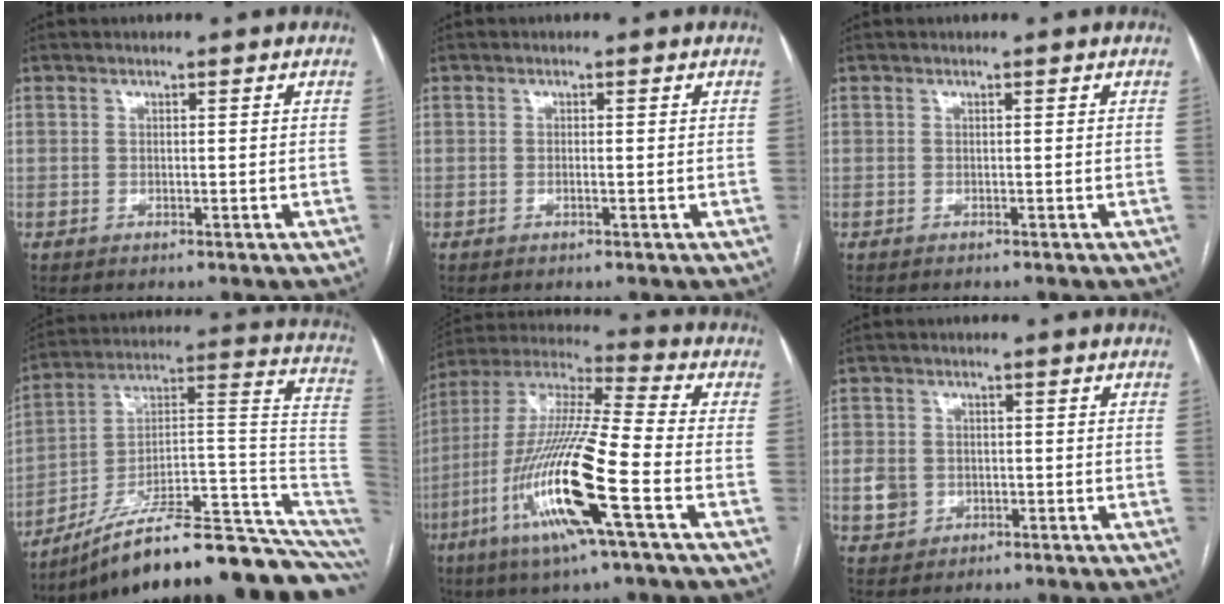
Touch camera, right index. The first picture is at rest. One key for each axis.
{"total": 0.7, "fx": -0.3, "fy": 0.2, "fz": 0.6, "tx": -0.014, "ty": 0.000, "tz": -0.005}
{"total": 0.6, "fx": -0.6, "fy": 0.2, "fz": 0.0, "tx": -0.008, "ty": 0.001, "tz": -0.011}
{"total": 24.9, "fx": -18.4, "fy": 1.6, "fz": 16.6, "tx": -0.136, "ty": 0.063, "tz": -0.282}
{"total": 19.8, "fx": -7.4, "fy": 1.1, "fz": 18.3, "tx": -0.395, "ty": -0.025, "tz": -0.147}
{"total": 7.1, "fx": -1.8, "fy": 6.5, "fz": 2.3, "tx": -0.070, "ty": 0.012, "tz": -0.014}